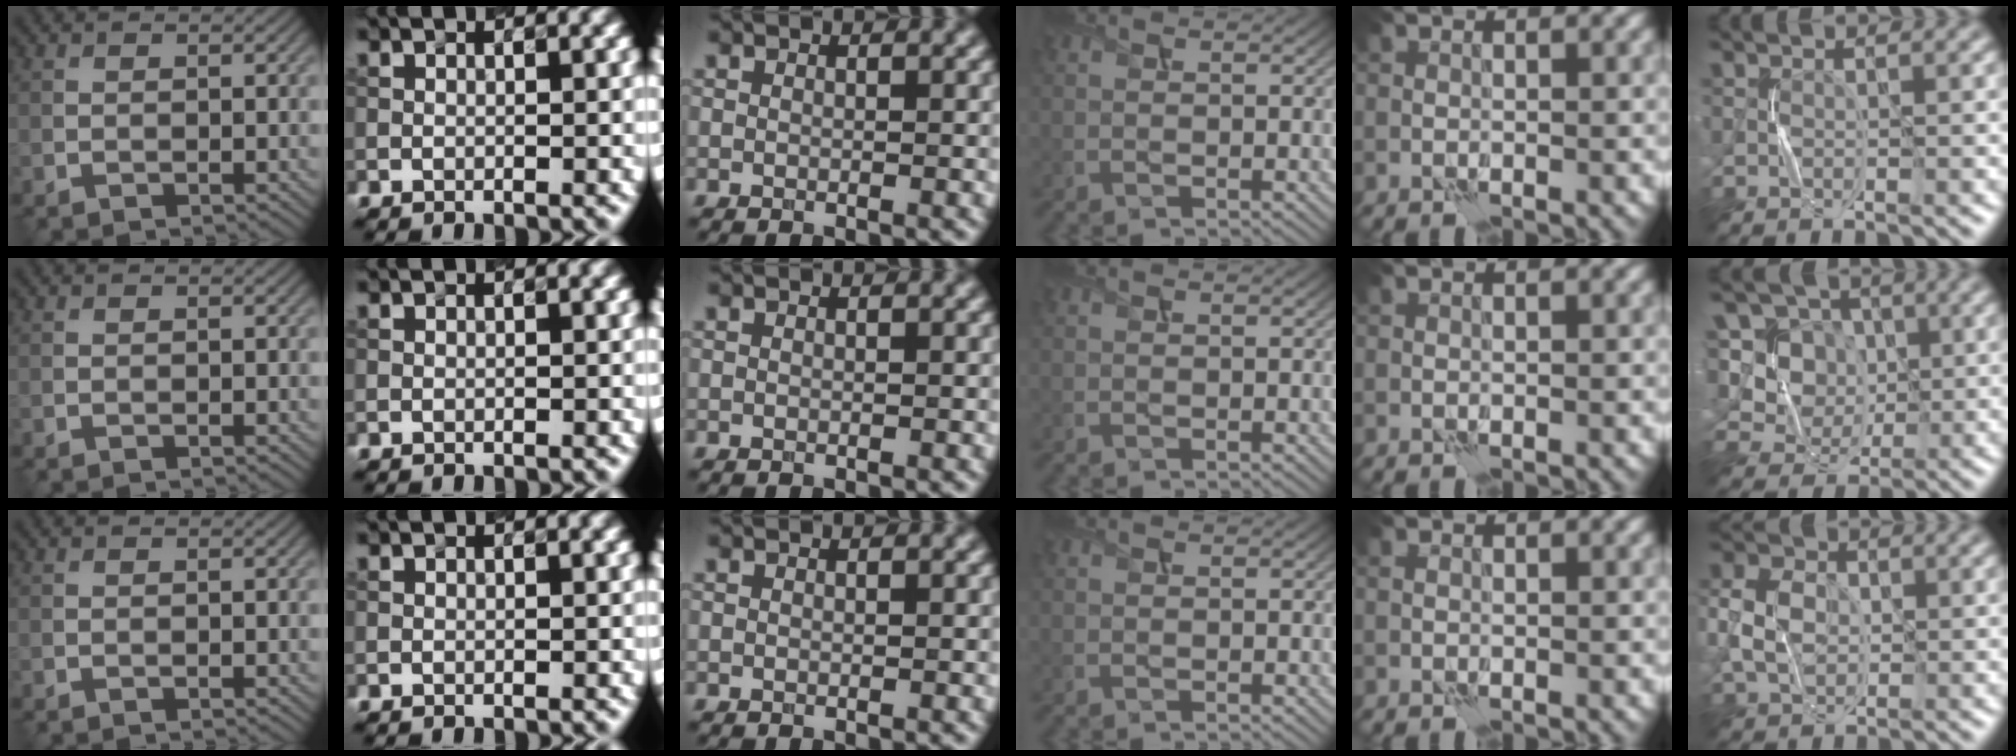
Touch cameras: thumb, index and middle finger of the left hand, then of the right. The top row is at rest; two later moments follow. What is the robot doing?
{"motion": "press", "object": "button"}